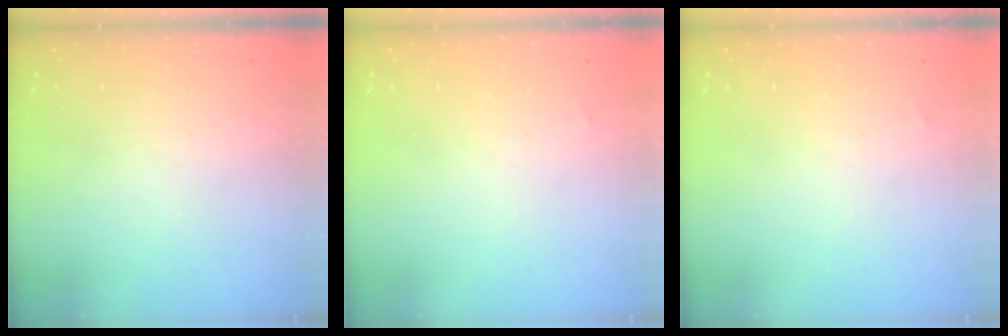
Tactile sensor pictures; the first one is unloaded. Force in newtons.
{"total": 1.3, "press": 1.3, "slide": 0.2}
{"total": 1.3, "press": 1.3, "slide": 0.2}